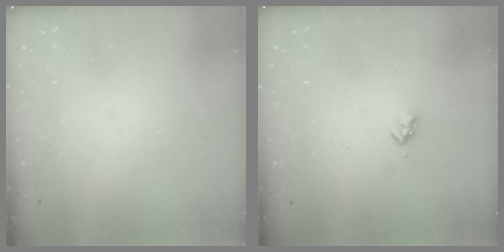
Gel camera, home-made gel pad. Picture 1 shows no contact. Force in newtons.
{"total": 2.7, "press": 2.6, "slide": 0.5}